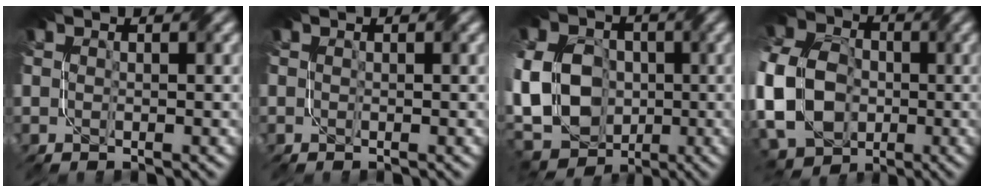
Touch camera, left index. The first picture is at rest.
{"total": 0.0}
{"total": 15.5, "force": [-2.2, 11.9, 9.6], "torque": [-0.205, 0.000, -0.077]}
{"total": 13.8, "force": [-3.3, 10.2, 8.7], "torque": [-0.203, -0.007, -0.071]}